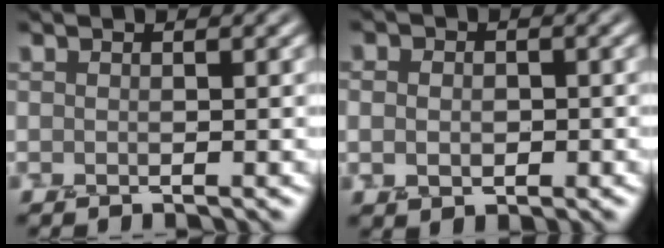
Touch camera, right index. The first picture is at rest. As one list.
[{"total": 2.4, "force": [0.0, 1.9, 1.4], "torque": [-0.013, 0.005, -0.002]}]